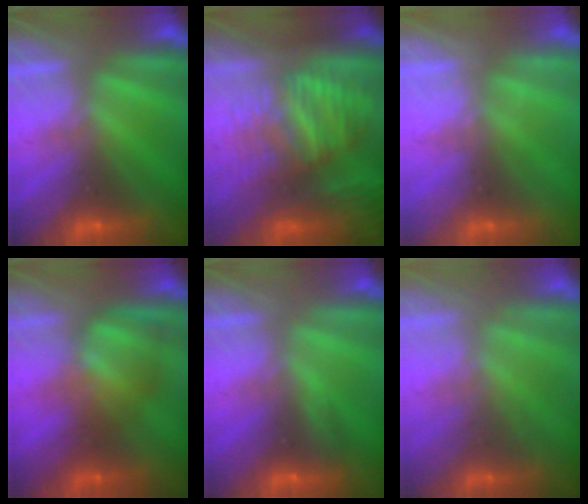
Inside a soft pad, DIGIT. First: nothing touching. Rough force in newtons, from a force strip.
{"total": 6.5}
{"total": 2.2}
{"total": 3.4}
{"total": 2.9}
{"total": 2.1}